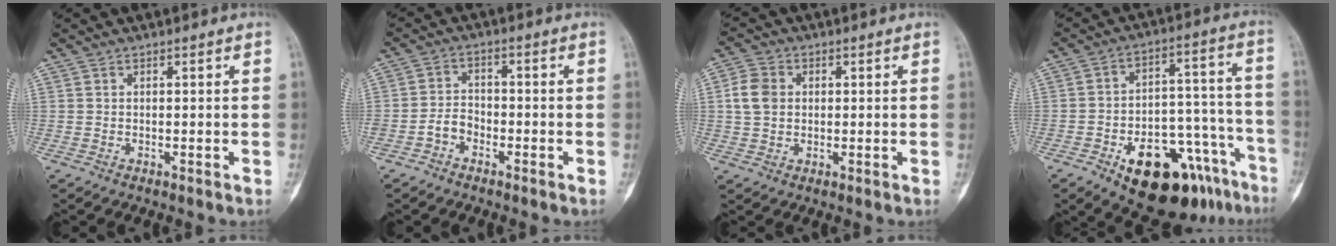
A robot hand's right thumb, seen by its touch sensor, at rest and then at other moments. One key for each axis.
{"total": 4.1, "fx": -2.2, "fy": 3.1, "fz": 1.6, "tx": -0.012, "ty": 0.021, "tz": -0.046}
{"total": 6.2, "fx": 0.7, "fy": 5.0, "fz": 3.6, "tx": -0.056, "ty": 0.006, "tz": 0.010}
{"total": 22.0, "fx": -12.6, "fy": 10.7, "fz": 14.5, "tx": -0.128, "ty": 0.101, "tz": -0.177}